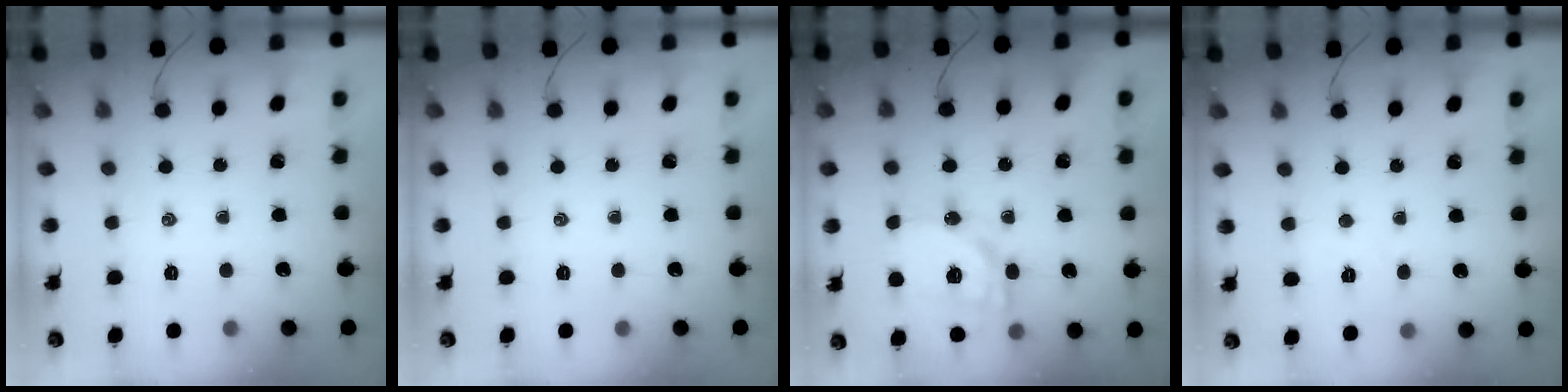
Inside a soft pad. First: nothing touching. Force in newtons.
{"total": 0.0}
{"total": 15.7, "press": 15.5, "slide": 2.8}
{"total": 2.4, "press": 2.3, "slide": 0.6}